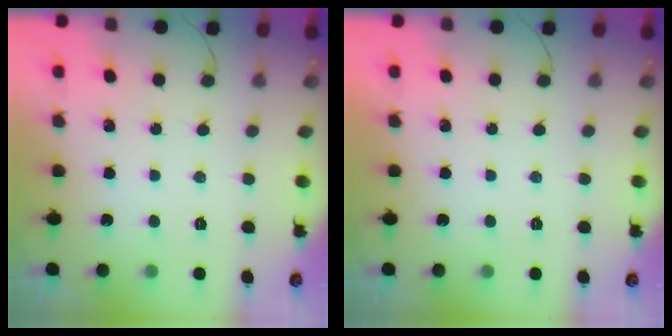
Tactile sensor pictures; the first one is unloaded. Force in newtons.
{"total": 0.0}